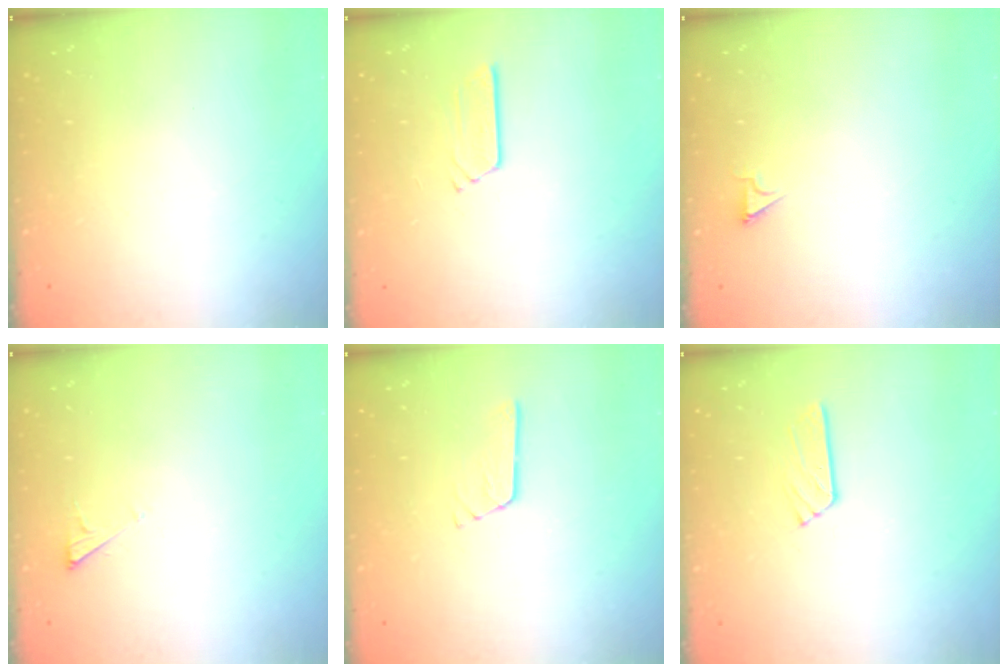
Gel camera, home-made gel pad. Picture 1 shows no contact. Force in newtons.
{"total": 3.8, "press": 3.7, "slide": 0.3}
{"total": 2.1, "press": 2.1, "slide": 0.3}
{"total": 2.3, "press": 2.2, "slide": 0.4}
{"total": 3.1, "press": 3.1, "slide": 0.3}
{"total": 4.4, "press": 4.4, "slide": 0.4}